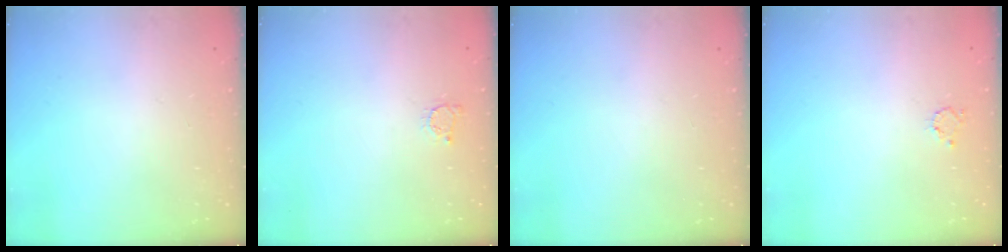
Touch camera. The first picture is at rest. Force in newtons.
{"total": 2.2, "press": 2.2, "slide": 0.3}
{"total": 0.0}
{"total": 2.6, "press": 2.6, "slide": 0.4}